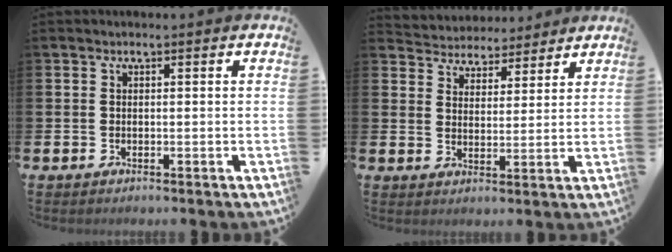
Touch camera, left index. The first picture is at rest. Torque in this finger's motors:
{"motor_torque": [1.07, -1.07, 0.40, 0.04]}